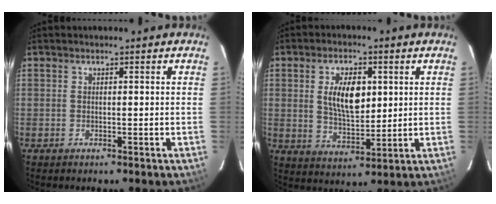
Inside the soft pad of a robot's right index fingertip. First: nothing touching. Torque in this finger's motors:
{"motor_torque": [0.36, 0.13, 0.34, 0.12]}